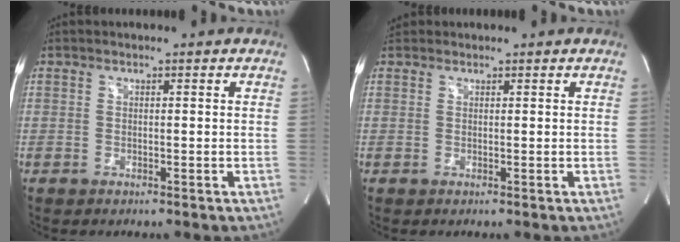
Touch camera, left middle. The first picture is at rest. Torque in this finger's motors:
{"motor_torque": [0.62, -0.57, -0.01, 0.01]}